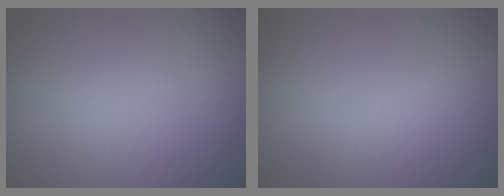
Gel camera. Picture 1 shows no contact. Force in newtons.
{"total": 2.0, "press": 2.0, "slide": 0.1}